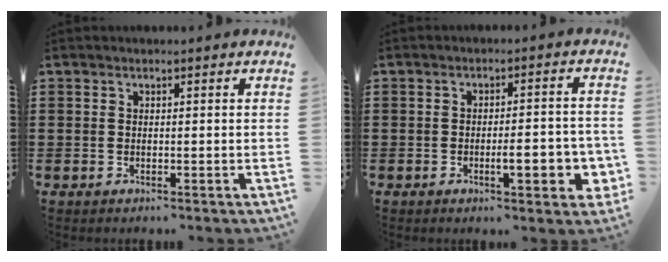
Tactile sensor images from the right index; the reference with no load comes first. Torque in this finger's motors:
{"motor_torque": [0.66, 0.24, 0.37, 0.06]}